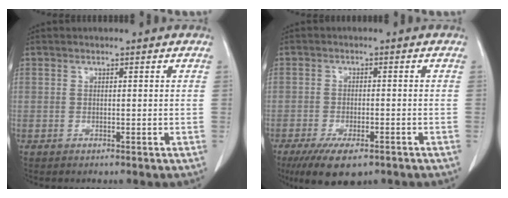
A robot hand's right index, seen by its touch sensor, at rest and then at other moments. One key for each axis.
{"total": 8.2, "fx": -5.5, "fy": 3.1, "fz": 5.3, "tx": -0.082, "ty": -0.011, "tz": -0.088}